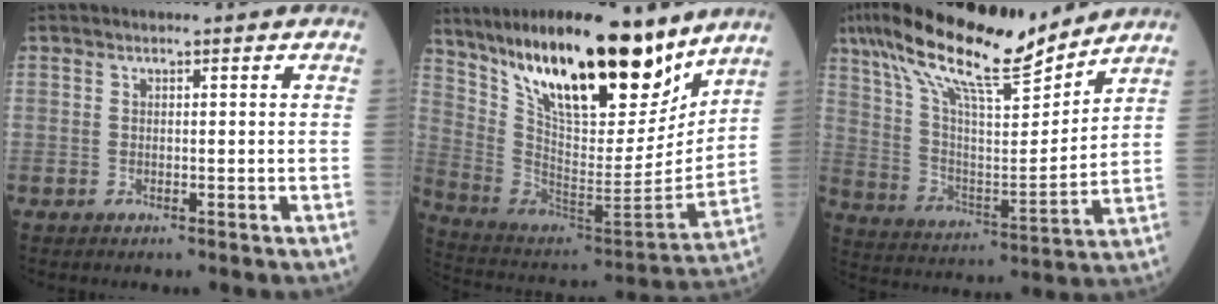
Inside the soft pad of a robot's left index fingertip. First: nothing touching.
{"total": 24.5, "force": [17.9, 6.1, 15.6], "torque": [-0.264, -0.018, 0.310]}
{"total": 17.2, "force": [14.2, 2.3, 9.4], "torque": [-0.175, 0.006, 0.258]}